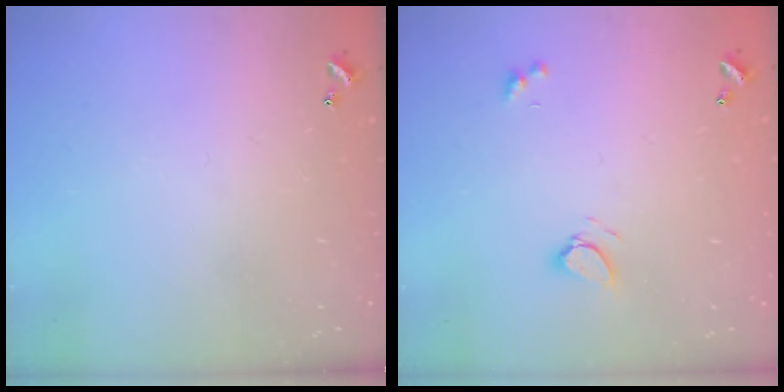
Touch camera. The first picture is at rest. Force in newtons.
{"total": 2.6, "press": 2.5, "slide": 0.5}